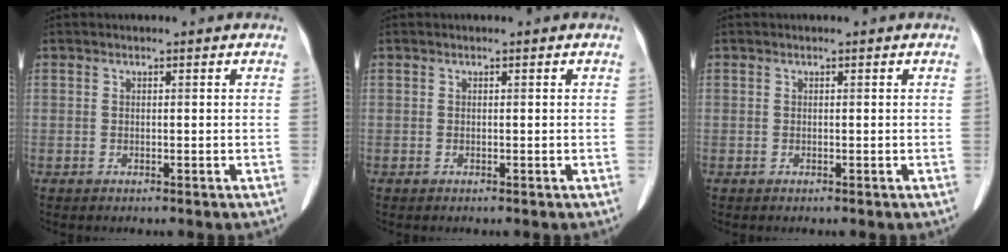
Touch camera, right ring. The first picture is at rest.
{"total": 0.0}
{"total": 0.0}